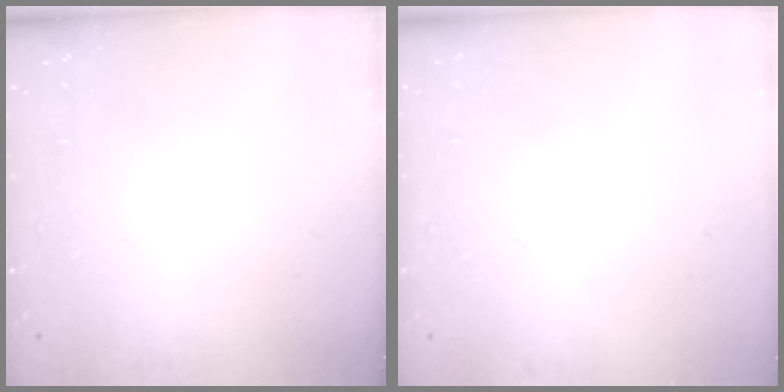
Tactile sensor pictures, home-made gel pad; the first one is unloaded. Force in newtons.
{"total": 0.7, "press": 0.7, "slide": 0.1}